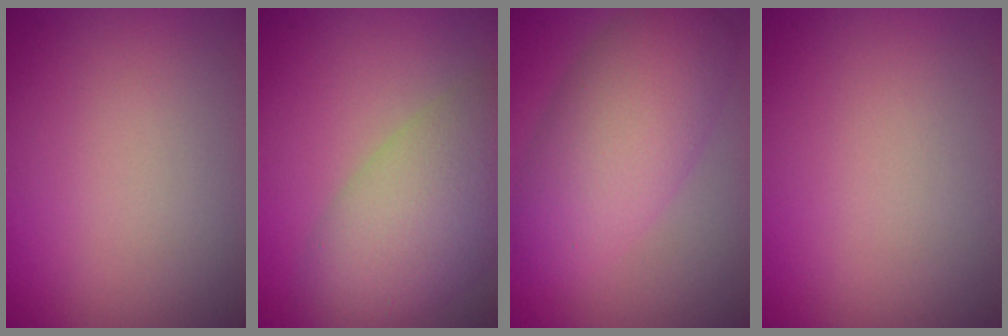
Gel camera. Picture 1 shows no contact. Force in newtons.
{"total": 7.4, "press": 7.4, "slide": 0.3}
{"total": 6.9, "press": 6.9, "slide": 0.1}
{"total": 0.0}